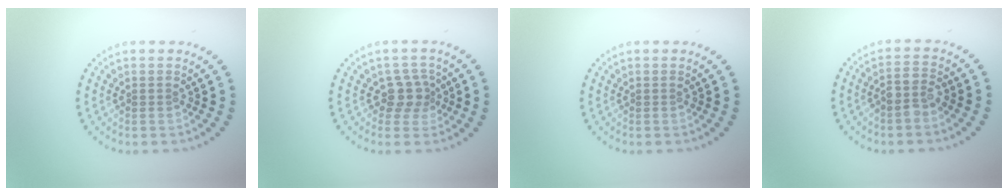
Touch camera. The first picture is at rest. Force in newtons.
{"total": 2.5, "press": 1.9, "slide": 1.6}
{"total": 0.0}
{"total": 2.4, "press": 2.1, "slide": 1.2}